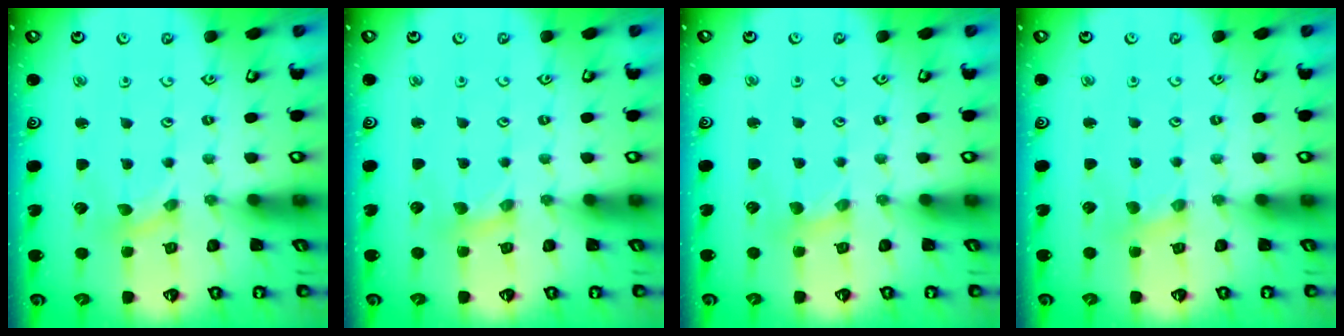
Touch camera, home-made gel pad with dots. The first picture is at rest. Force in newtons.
{"total": 1.2, "press": 1.2, "slide": 0.1}
{"total": 1.6, "press": 1.6, "slide": 0.3}
{"total": 0.8, "press": 0.8, "slide": 0.2}